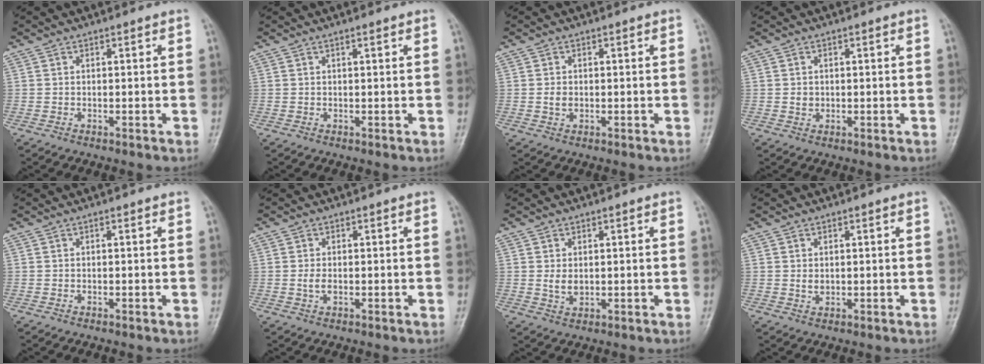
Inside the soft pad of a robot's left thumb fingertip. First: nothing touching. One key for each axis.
{"total": 0.5, "fx": 0.4, "fy": 0.0, "fz": 0.4, "tx": -0.007, "ty": -0.001, "tz": 0.006}
{"total": 1.8, "fx": 0.0, "fy": 1.4, "fz": 1.2, "tx": -0.019, "ty": 0.000, "tz": 0.001}
{"total": 1.5, "fx": 0.2, "fy": 1.3, "fz": 0.6, "tx": -0.006, "ty": 0.000, "tz": 0.006}
{"total": 0.0}
{"total": 1.9, "fx": -0.1, "fy": 1.2, "fz": 1.5, "tx": -0.030, "ty": -0.001, "tz": -0.003}
{"total": 2.8, "fx": 0.5, "fy": 2.0, "fz": 1.9, "tx": -0.028, "ty": -0.007, "tz": 0.014}
{"total": 1.6, "fx": 0.4, "fy": 1.2, "fz": 1.0, "tx": -0.013, "ty": -0.004, "tz": 0.010}